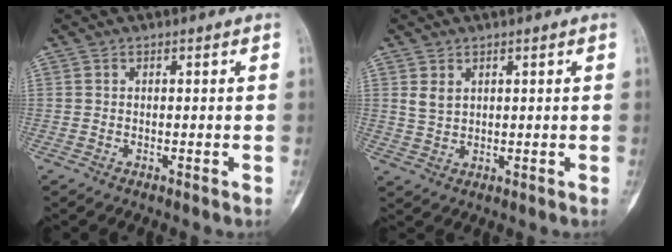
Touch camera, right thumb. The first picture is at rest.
{"total": 2.7, "force": [1.3, 1.9, 1.6], "torque": [-0.024, -0.006, 0.032]}